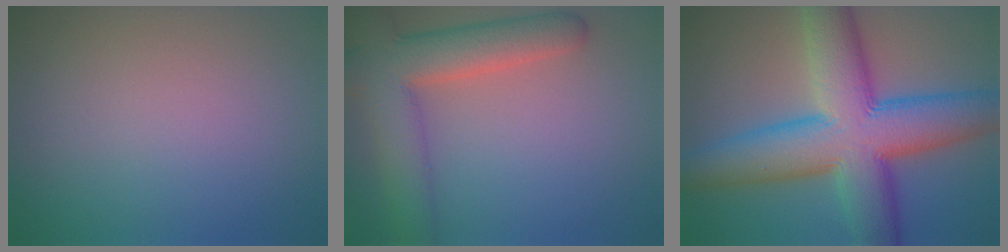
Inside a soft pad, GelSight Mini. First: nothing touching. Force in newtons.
{"total": 7.5, "press": 7.4, "slide": 0.7}
{"total": 13.3, "press": 13.3, "slide": 0.4}